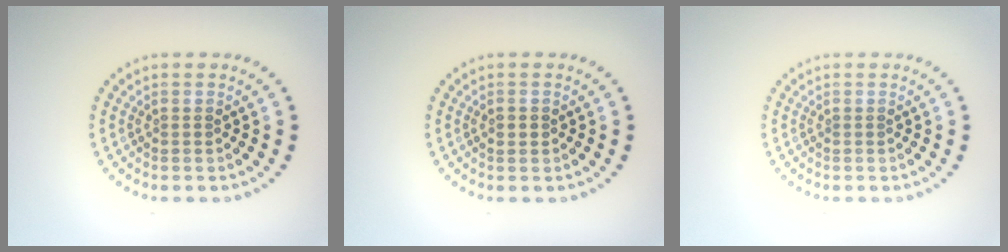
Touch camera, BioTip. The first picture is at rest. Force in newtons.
{"total": 1.2, "press": 1.2, "slide": 0.1}
{"total": 0.0}